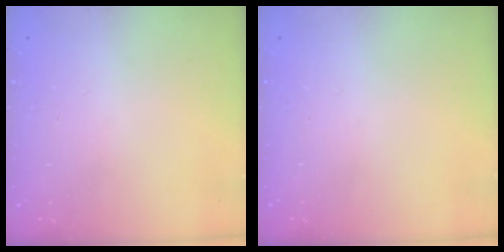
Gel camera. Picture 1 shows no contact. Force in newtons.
{"total": 0.0}